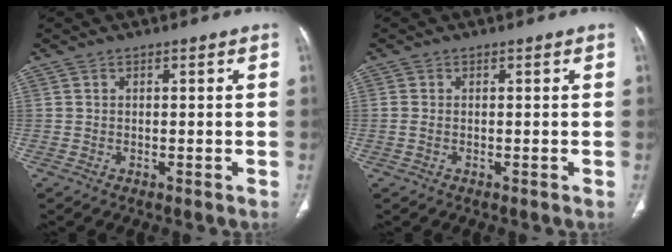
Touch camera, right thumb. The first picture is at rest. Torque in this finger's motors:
{"motor_torque": [-0.09, -0.15, -0.15, 0.12, -0.05]}